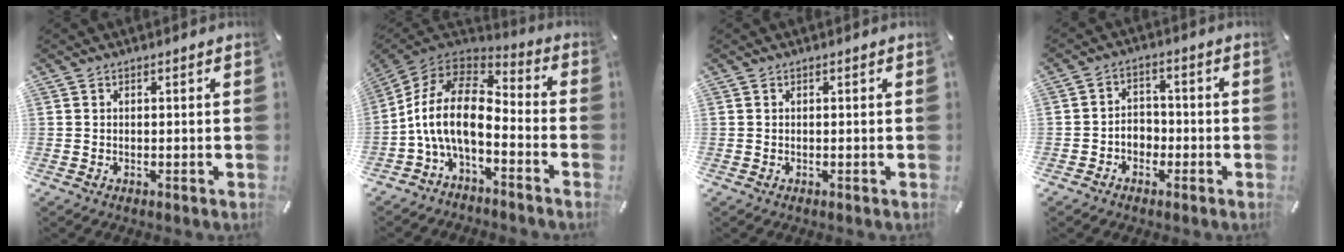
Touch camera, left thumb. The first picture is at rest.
{"total": 14.7, "force": [-3.9, 7.7, 11.9], "torque": [-0.251, 0.010, -0.073]}
{"total": 0.0}
{"total": 4.3, "force": [-2.1, 3.6, 1.2], "torque": [-0.023, 0.016, -0.040]}